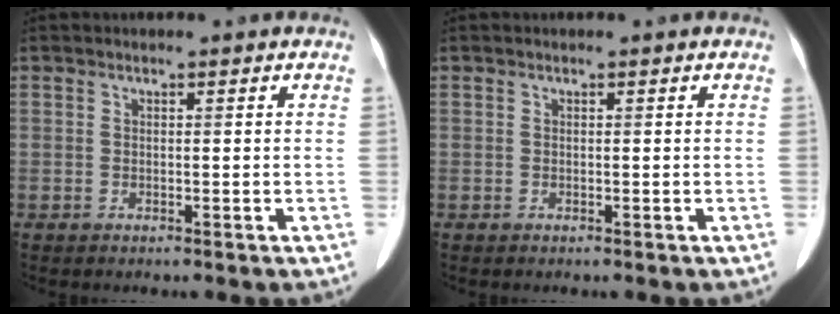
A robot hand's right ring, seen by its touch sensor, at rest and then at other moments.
{"total": 0.0}